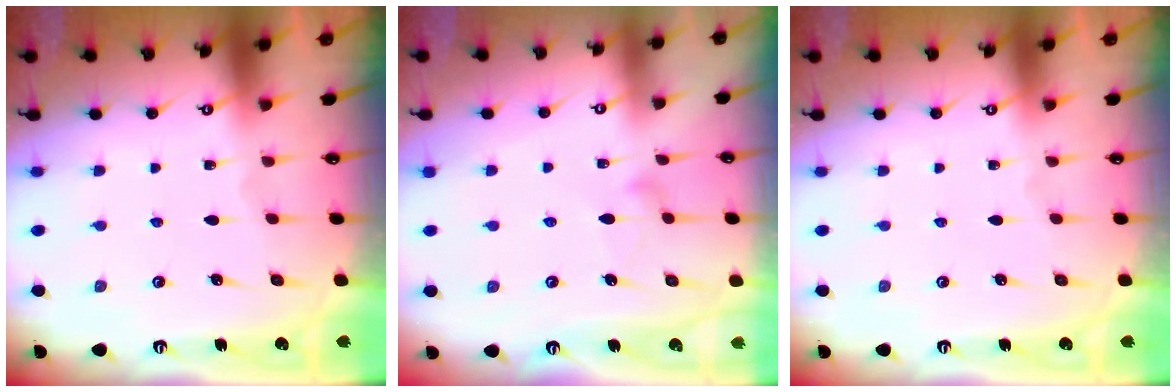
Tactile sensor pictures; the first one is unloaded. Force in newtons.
{"total": 9.8, "press": 9.8, "slide": 0.6}
{"total": 0.0}